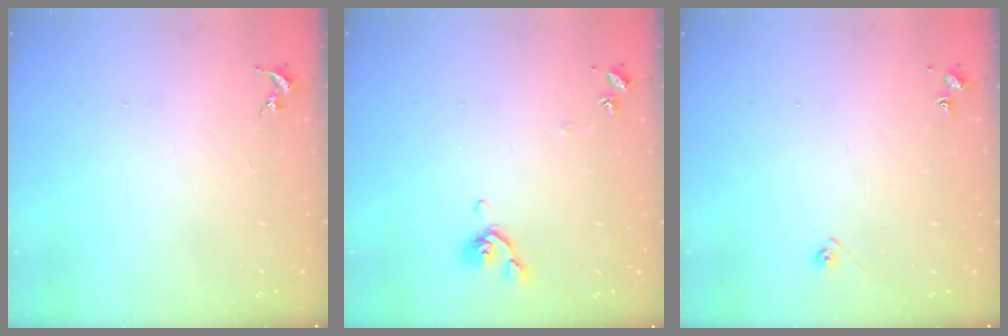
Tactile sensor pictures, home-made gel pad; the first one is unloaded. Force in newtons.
{"total": 7.0, "press": 6.8, "slide": 1.4}
{"total": 4.8, "press": 4.7, "slide": 0.6}